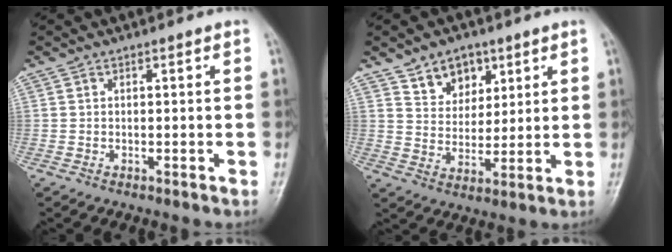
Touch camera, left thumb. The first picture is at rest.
{"total": 8.0, "force": [4.7, 5.6, 3.1], "torque": [-0.014, -0.027, 0.085]}